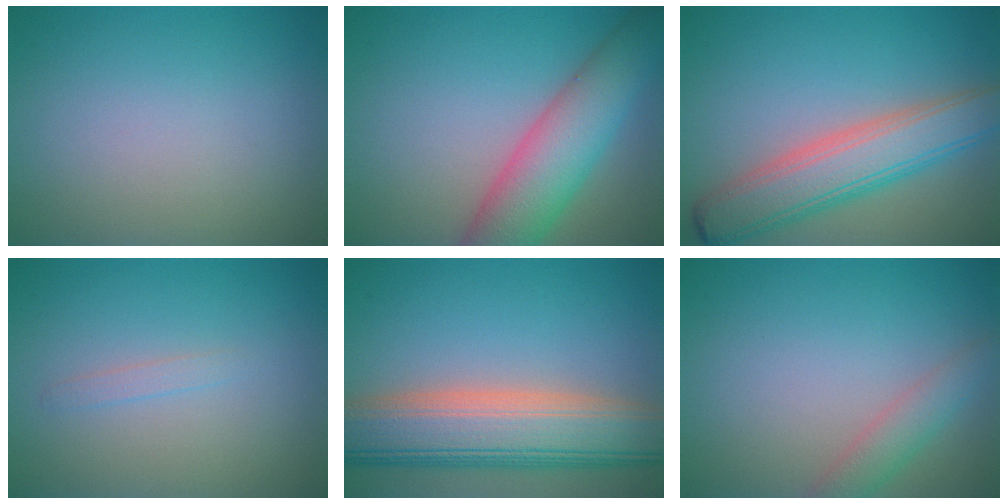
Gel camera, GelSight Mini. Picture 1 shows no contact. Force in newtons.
{"total": 7.5, "press": 7.5, "slide": 0.3}
{"total": 6.7, "press": 6.7, "slide": 0.3}
{"total": 0.8, "press": 0.8, "slide": 0.0}
{"total": 10.3, "press": 10.2, "slide": 1.2}
{"total": 2.5, "press": 2.5, "slide": 0.1}